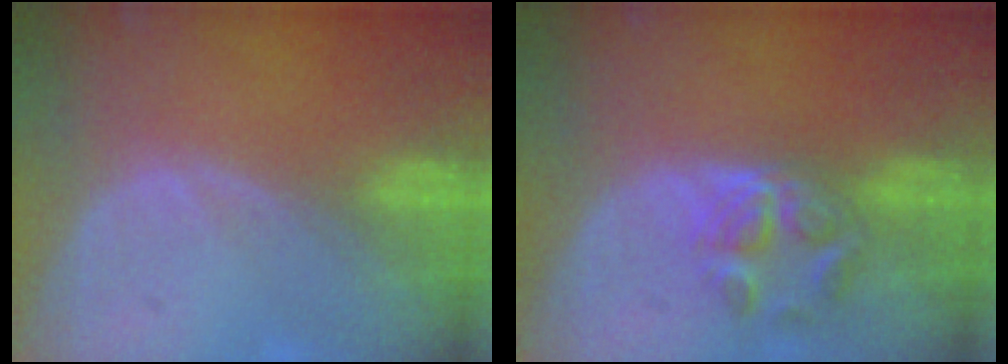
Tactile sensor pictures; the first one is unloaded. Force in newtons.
{"total": 5.9, "press": 4.8, "slide": 3.4}